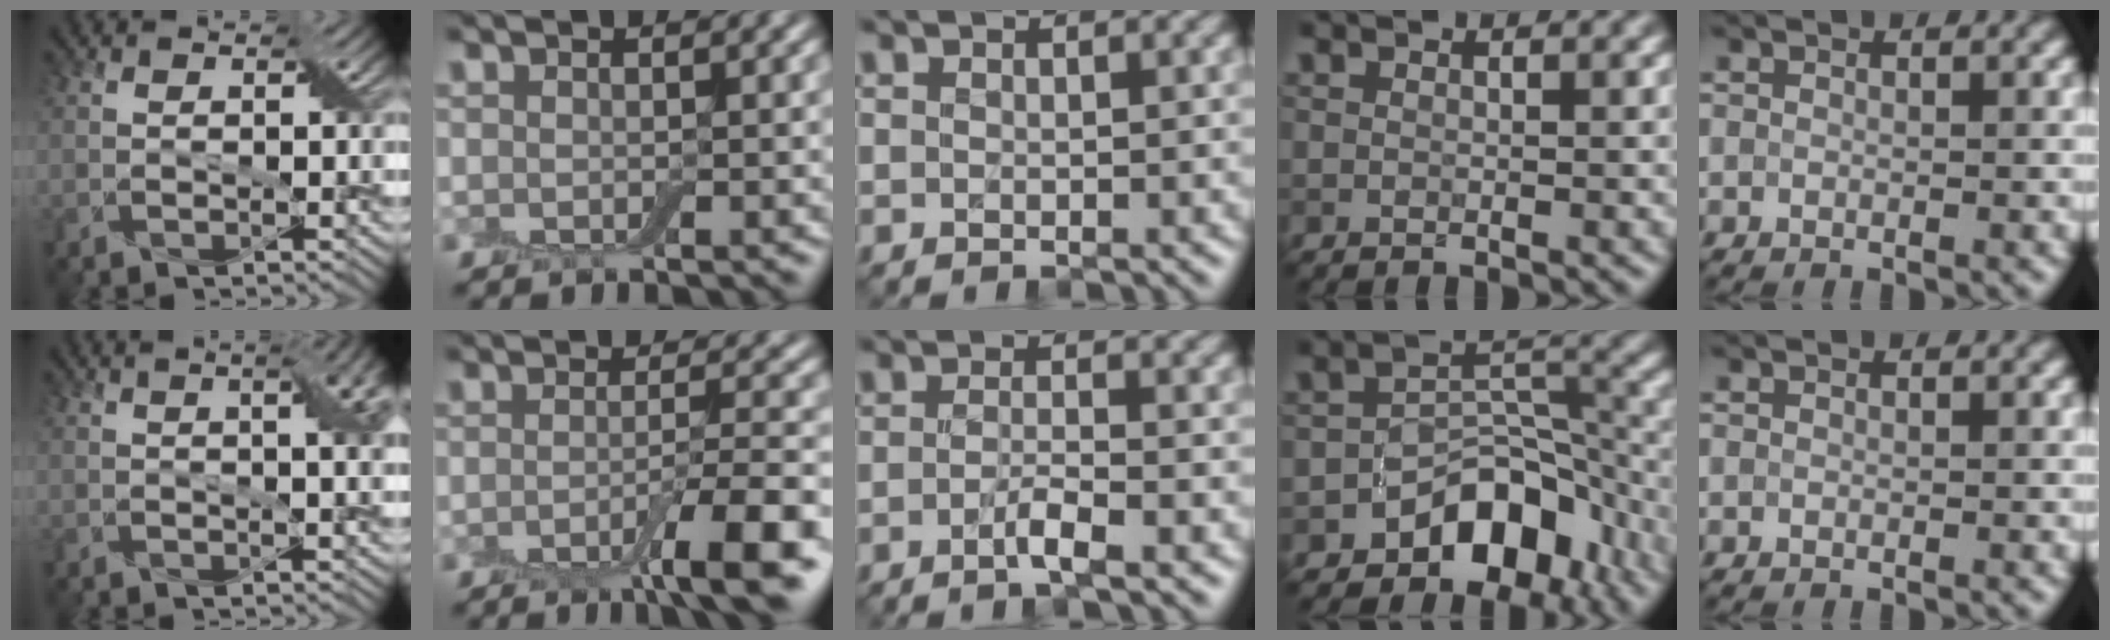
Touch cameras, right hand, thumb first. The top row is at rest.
{"thumb": {"total": 5.3, "force": [1.4, 2.0, 4.7], "torque": [-0.033, 0.014, 0.008]}, "index": {"total": 6.0, "force": [-2.8, 0.9, 5.2], "torque": [-0.077, 0.000, -0.045]}, "middle": {"total": 2.1, "force": [-1.0, 0.1, 1.9], "torque": [-0.033, 0.006, -0.026]}, "ring": {"total": 7.2, "force": [-4.5, 4.3, 3.7], "torque": [-0.029, 0.000, -0.074]}}